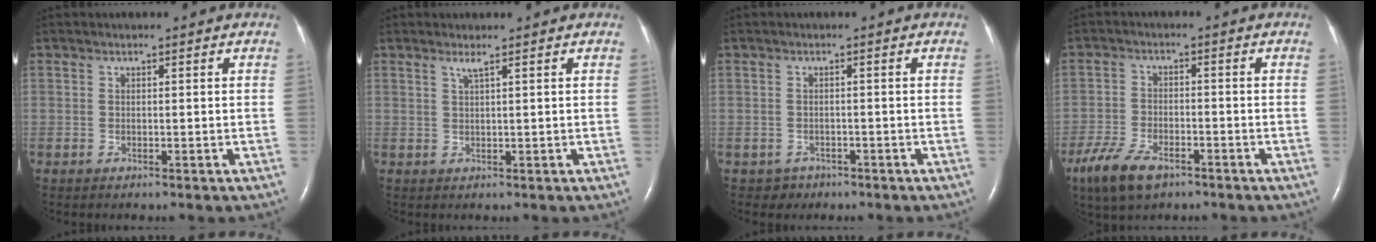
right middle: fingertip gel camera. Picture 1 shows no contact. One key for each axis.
{"total": 1.2, "fx": 0.8, "fy": -0.3, "fz": 0.9, "tx": -0.026, "ty": -0.001, "tz": 0.020}
{"total": 1.7, "fx": -1.1, "fy": 1.3, "fz": -0.2, "tx": -0.003, "ty": 0.007, "tz": -0.015}
{"total": 7.9, "fx": -5.2, "fy": 3.2, "fz": 4.9, "tx": -0.106, "ty": -0.011, "tz": -0.093}